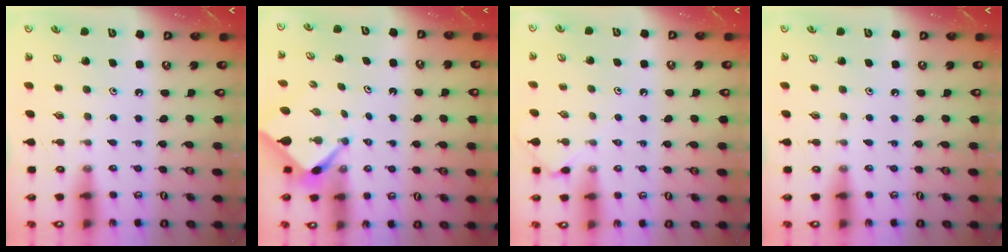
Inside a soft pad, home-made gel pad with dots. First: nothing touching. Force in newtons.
{"total": 2.4, "press": 2.4, "slide": 0.3}
{"total": 3.1, "press": 3.1, "slide": 0.5}
{"total": 0.0}